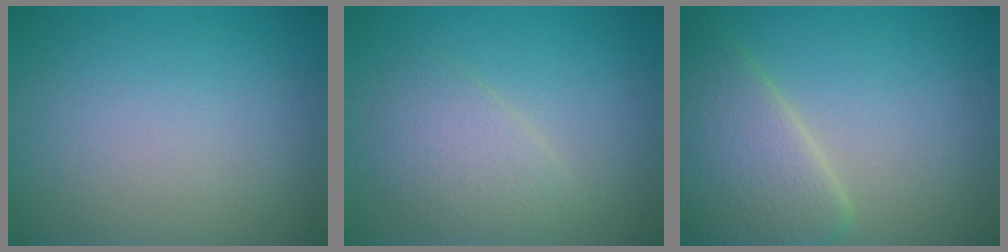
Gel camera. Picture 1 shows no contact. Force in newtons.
{"total": 3.0, "press": 3.0, "slide": 0.0}
{"total": 6.0, "press": 6.0, "slide": 0.3}